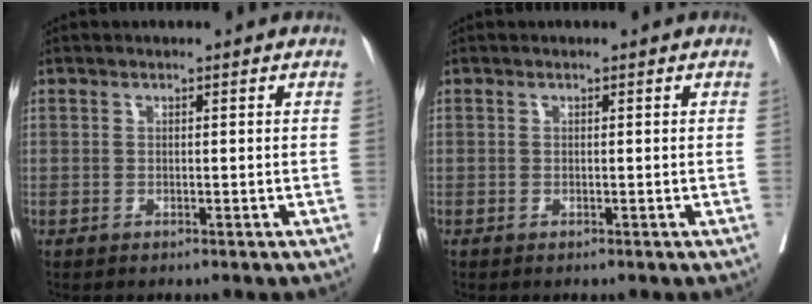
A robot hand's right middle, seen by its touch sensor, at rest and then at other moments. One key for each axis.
{"total": 0.0}